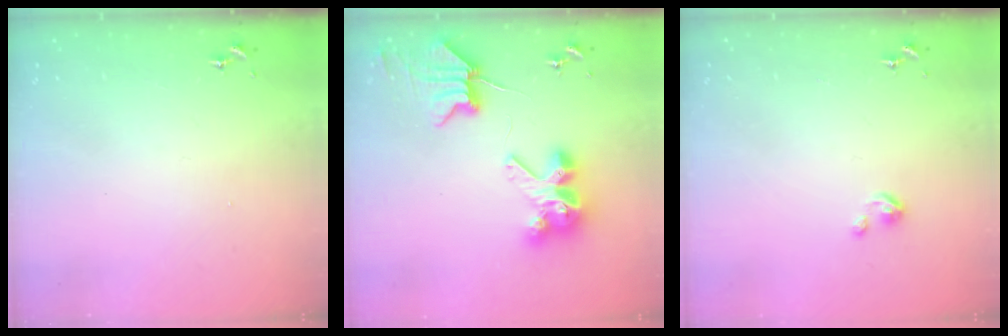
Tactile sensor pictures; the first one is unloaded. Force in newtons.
{"total": 8.5, "press": 8.4, "slide": 1.3}
{"total": 4.3, "press": 4.3, "slide": 0.4}